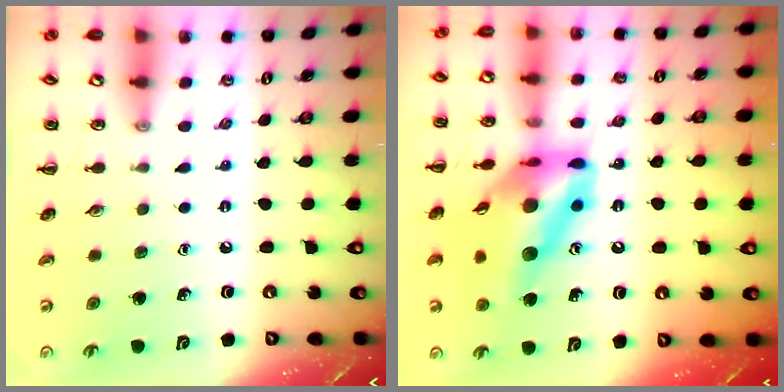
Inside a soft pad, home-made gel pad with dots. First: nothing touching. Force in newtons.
{"total": 17.2, "press": 16.2, "slide": 5.7}